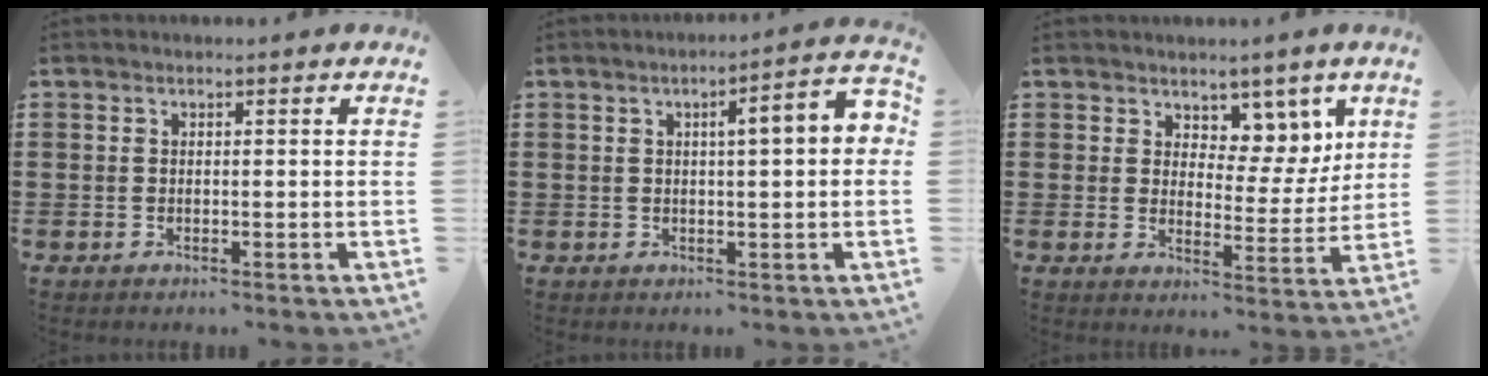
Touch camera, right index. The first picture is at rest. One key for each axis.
{"total": 5.8, "fx": 1.0, "fy": 0.8, "fz": 5.6, "tx": -0.088, "ty": -0.001, "tz": 0.009}
{"total": 6.1, "fx": 4.5, "fy": 3.9, "fz": 1.7, "tx": -0.041, "ty": -0.028, "tz": 0.075}